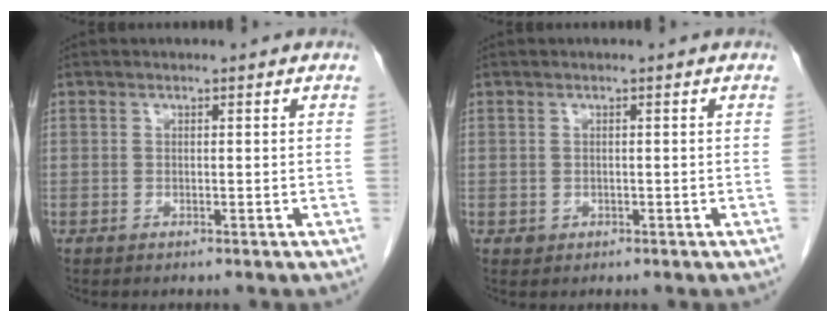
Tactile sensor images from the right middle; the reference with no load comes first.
{"total": 0.7, "force": [-0.2, 0.7, 0.2], "torque": [-0.004, 0.001, 0.001]}